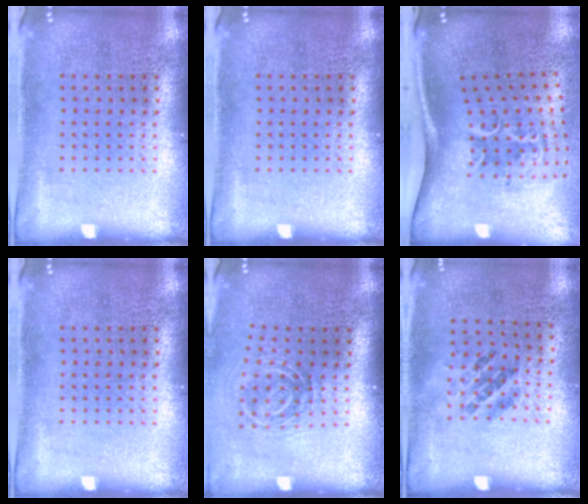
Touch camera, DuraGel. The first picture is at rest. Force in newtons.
{"total": 0.0}
{"total": 2.3, "press": 1.4, "slide": 1.8}
{"total": 0.0}
{"total": 1.9, "press": 1.2, "slide": 1.5}
{"total": 1.1, "press": 0.7, "slide": 0.9}